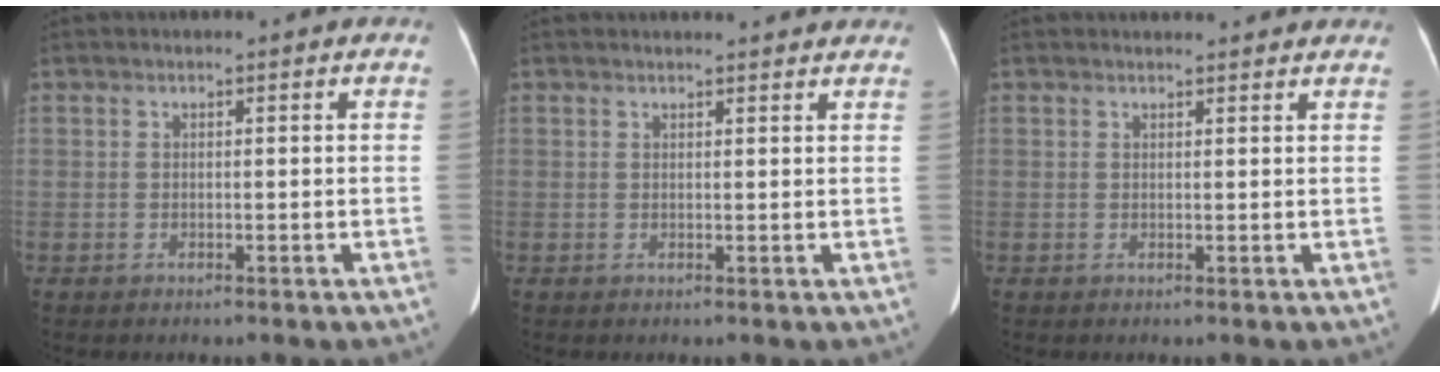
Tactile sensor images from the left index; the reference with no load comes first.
{"total": 5.8, "force": [5.7, 0.7, 1.3], "torque": [-0.012, 0.014, 0.052]}
{"total": 5.3, "force": [5.1, 0.9, 1.1], "torque": [-0.010, 0.018, 0.050]}